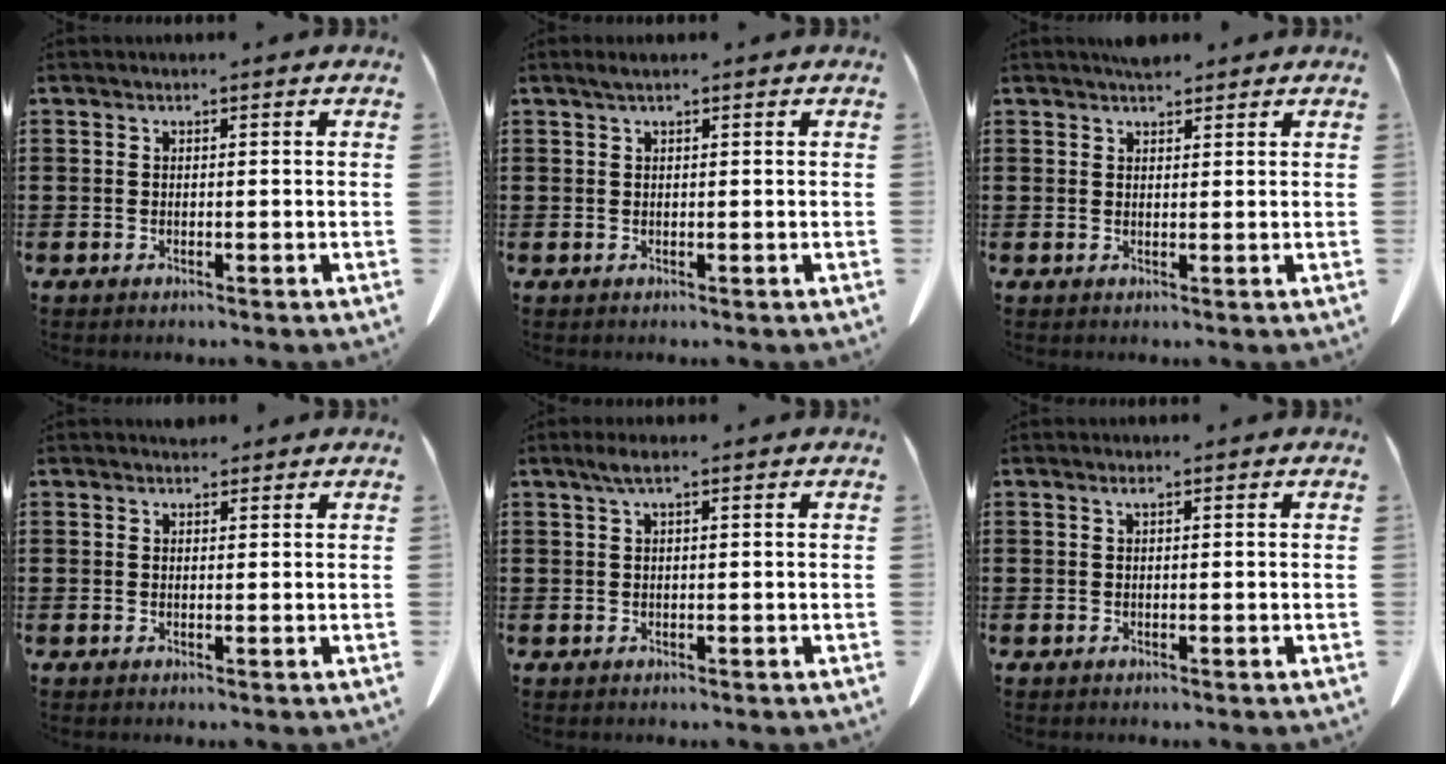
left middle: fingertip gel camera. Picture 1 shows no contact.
{"total": 0.9, "force": [0.5, 0.1, 0.8], "torque": [-0.017, 0.001, 0.009]}
{"total": 2.1, "force": [1.9, 0.6, 0.7], "torque": [-0.019, 0.004, 0.036]}
{"total": 1.2, "force": [1.1, 0.5, 0.1], "torque": [-0.004, 0.002, 0.021]}
{"total": 1.9, "force": [0.6, 0.2, 1.8], "torque": [-0.036, 0.001, 0.011]}
{"total": 0.6, "force": [0.2, 0.0, 0.5], "torque": [-0.011, -0.001, 0.005]}